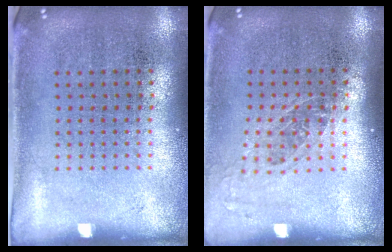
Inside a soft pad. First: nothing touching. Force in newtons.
{"total": 1.2, "press": 1.0, "slide": 0.7}